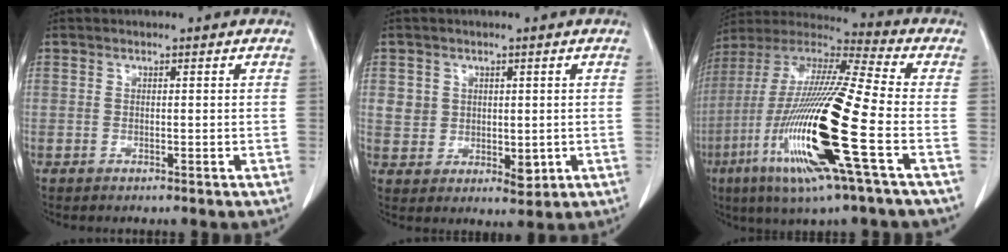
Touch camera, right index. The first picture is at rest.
{"total": 5.1, "force": [0.8, 4.4, 2.4], "torque": [-0.029, -0.005, 0.025]}
{"total": 23.2, "force": [-7.1, 1.0, 22.1], "torque": [-0.465, -0.036, -0.140]}